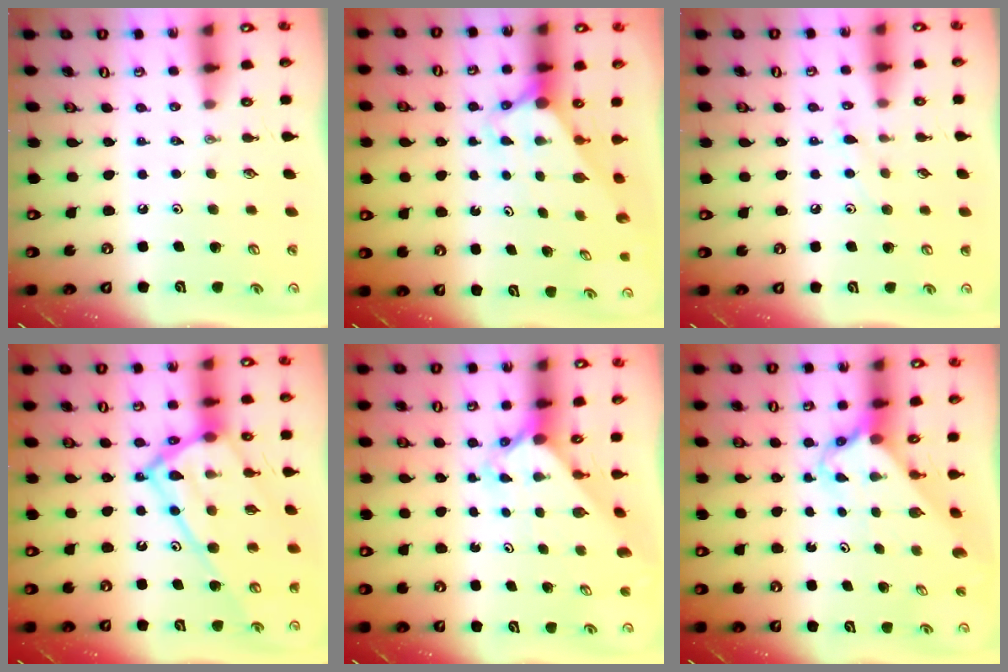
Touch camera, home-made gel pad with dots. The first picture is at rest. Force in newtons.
{"total": 2.8, "press": 2.8, "slide": 0.0}
{"total": 6.3, "press": 6.3, "slide": 0.6}
{"total": 22.2, "press": 22.1, "slide": 1.9}
{"total": 2.4, "press": 2.4, "slide": 0.1}
{"total": 2.7, "press": 2.7, "slide": 0.2}